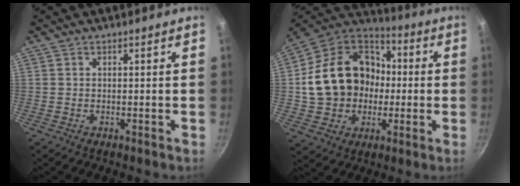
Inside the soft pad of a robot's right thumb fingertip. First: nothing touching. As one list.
[{"total": 22.0, "force": [-0.1, 17.8, 12.9], "torque": [-0.200, 0.047, 0.003]}]